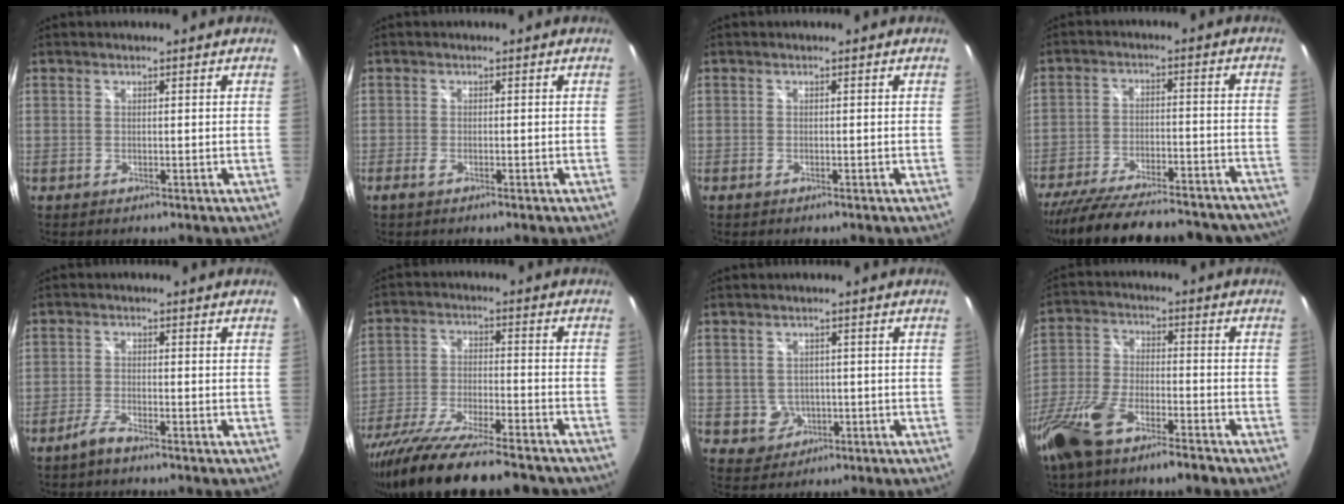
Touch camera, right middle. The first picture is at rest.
{"total": 1.3, "force": [-1.0, 0.2, 0.8], "torque": [-0.016, -0.003, -0.019]}
{"total": 0.8, "force": [-0.6, 0.2, 0.4], "torque": [-0.009, -0.002, -0.013]}
{"total": 30.3, "force": [-26.4, 7.8, 12.7], "torque": [-0.241, -0.028, -0.351]}
{"total": 3.0, "force": [-2.5, 0.3, 1.7], "torque": [-0.050, -0.002, -0.051]}
{"total": 25.1, "force": [-20.7, 4.5, 13.4], "torque": [-0.257, -0.075, -0.329]}
{"total": 3.9, "force": [-0.7, 3.7, 0.9], "torque": [-0.025, 0.005, 0.000]}
{"total": 15.7, "force": [-11.1, 4.4, 10.1], "torque": [-0.227, -0.039, -0.207]}